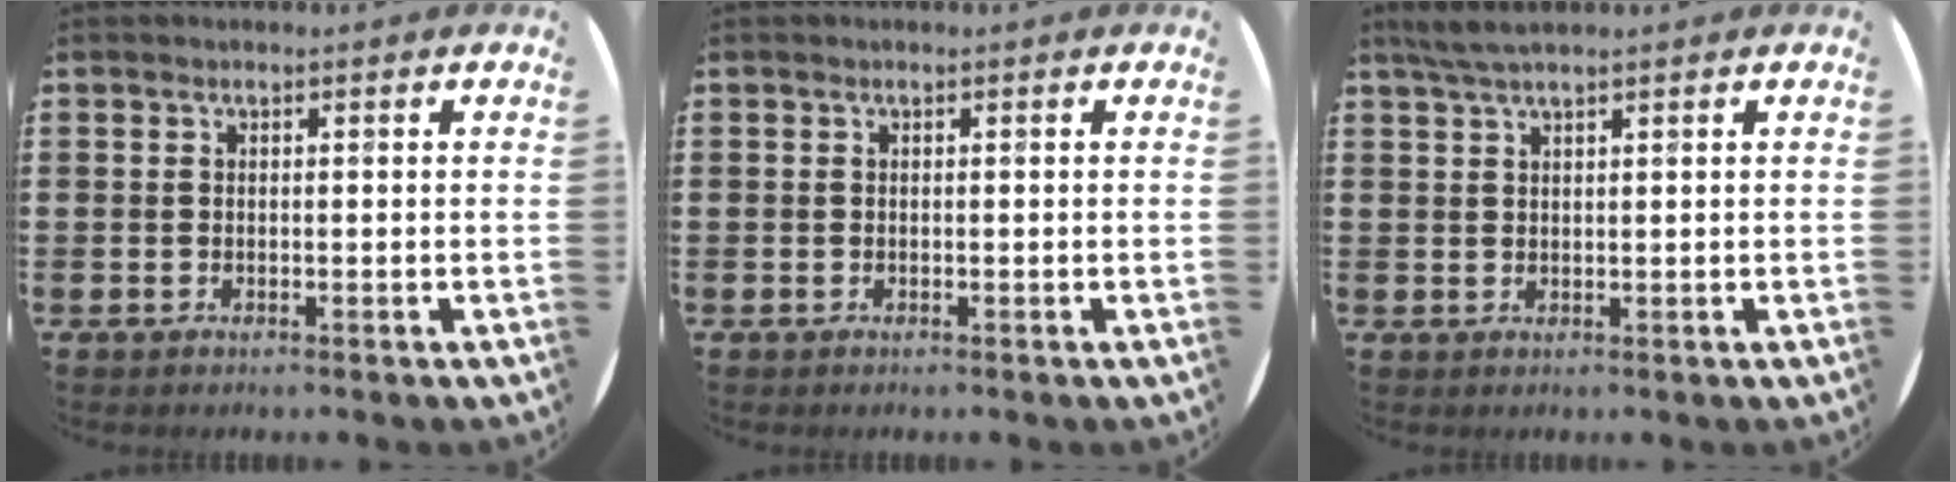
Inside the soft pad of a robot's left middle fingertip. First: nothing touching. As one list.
[{"total": 0.0}, {"total": 2.6, "force": [2.0, 0.1, 1.5], "torque": [-0.032, 0.004, 0.036]}]